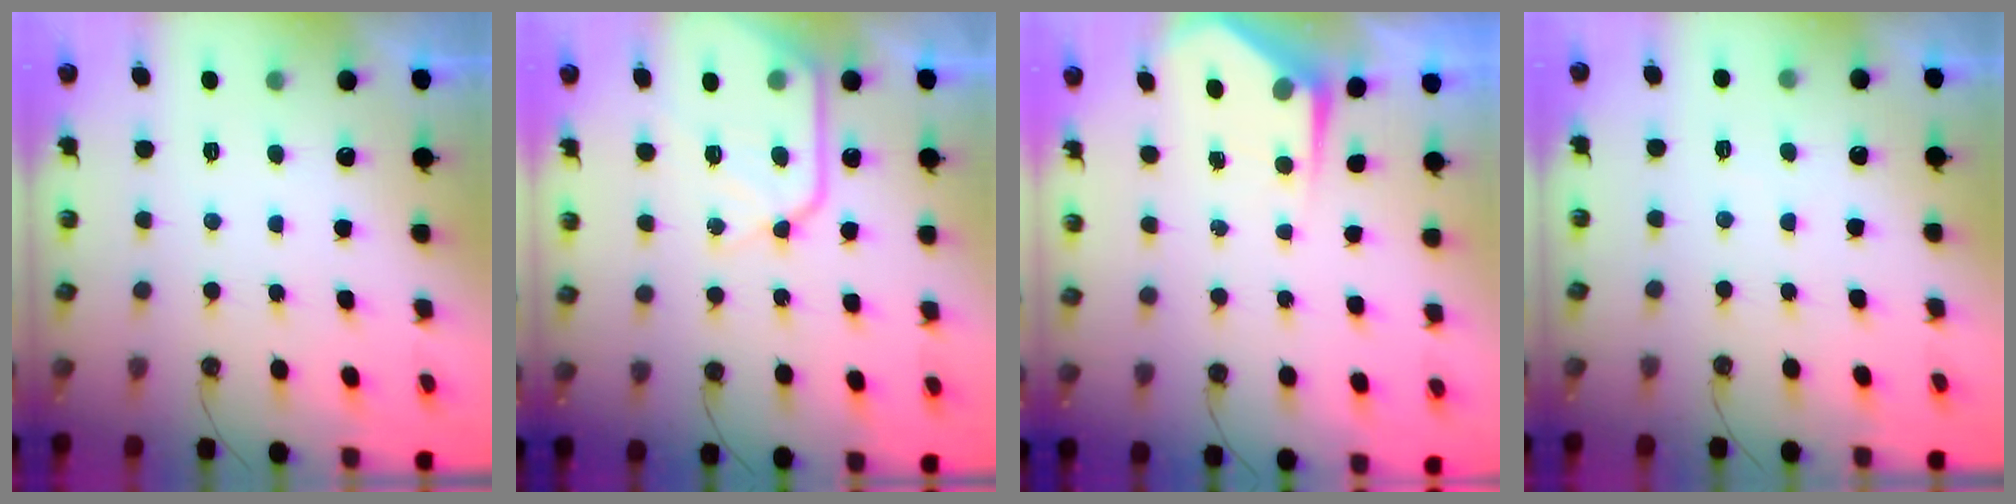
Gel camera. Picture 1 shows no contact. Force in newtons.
{"total": 13.8, "press": 13.7, "slide": 1.4}
{"total": 5.4, "press": 5.3, "slide": 0.6}
{"total": 1.5, "press": 1.5, "slide": 0.4}